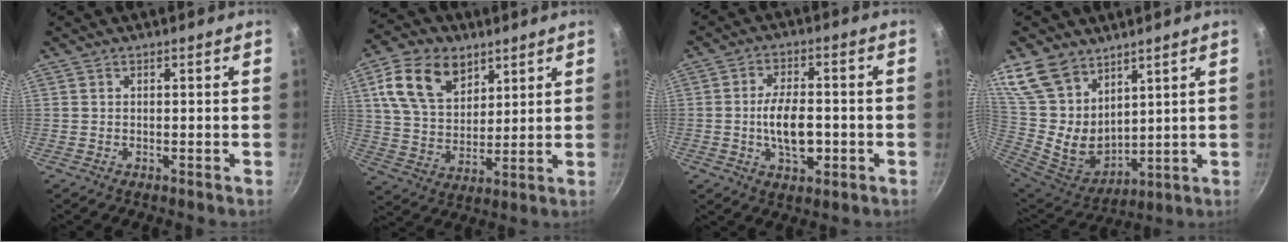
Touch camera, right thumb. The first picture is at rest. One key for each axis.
{"total": 15.0, "fx": 7.1, "fy": 9.9, "fz": 8.7, "tx": -0.129, "ty": -0.017, "tz": 0.132}
{"total": 10.4, "fx": -1.9, "fy": 5.4, "fz": 8.8, "tx": -0.138, "ty": 0.016, "tz": -0.031}
{"total": 17.5, "fx": 10.5, "fy": 11.5, "fz": 7.9, "tx": -0.150, "ty": -0.053, "tz": 0.224}